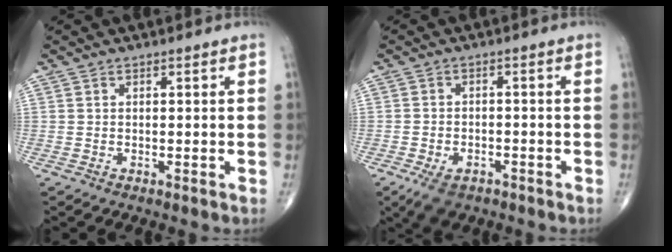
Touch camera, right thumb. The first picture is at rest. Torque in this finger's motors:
{"motor_torque": [-0.27, 0.60, 0.27, 0.14, 0.01]}